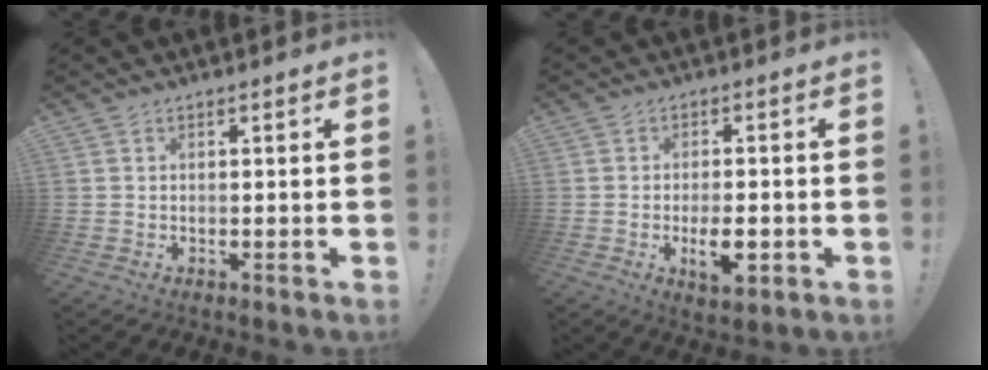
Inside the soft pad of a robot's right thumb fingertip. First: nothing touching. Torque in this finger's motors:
{"motor_torque": [0.79, 0.82, 0.28, -0.40, 0.21]}